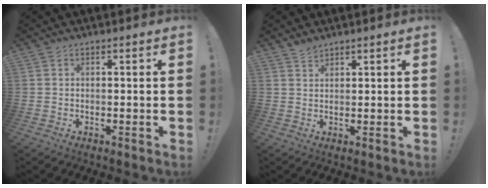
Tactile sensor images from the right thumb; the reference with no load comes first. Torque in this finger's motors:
{"motor_torque": [-0.47, 0.19, 0.25, 0.47, -0.03]}